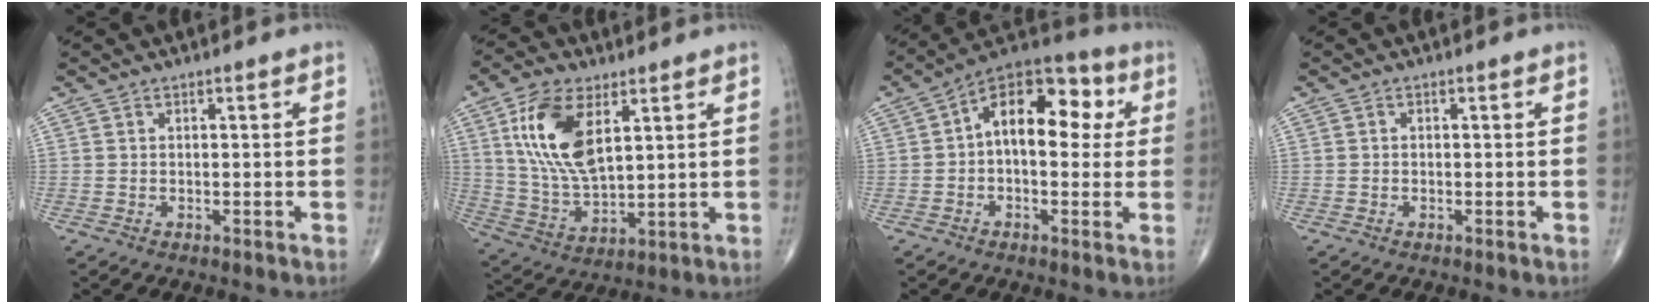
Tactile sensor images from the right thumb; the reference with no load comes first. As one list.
[{"total": 15.0, "force": [5.6, 7.4, 11.9], "torque": [-0.229, -0.020, 0.115]}, {"total": 15.0, "force": [2.2, 8.7, 12.0], "torque": [-0.145, 0.037, 0.022]}, {"total": 0.0}]